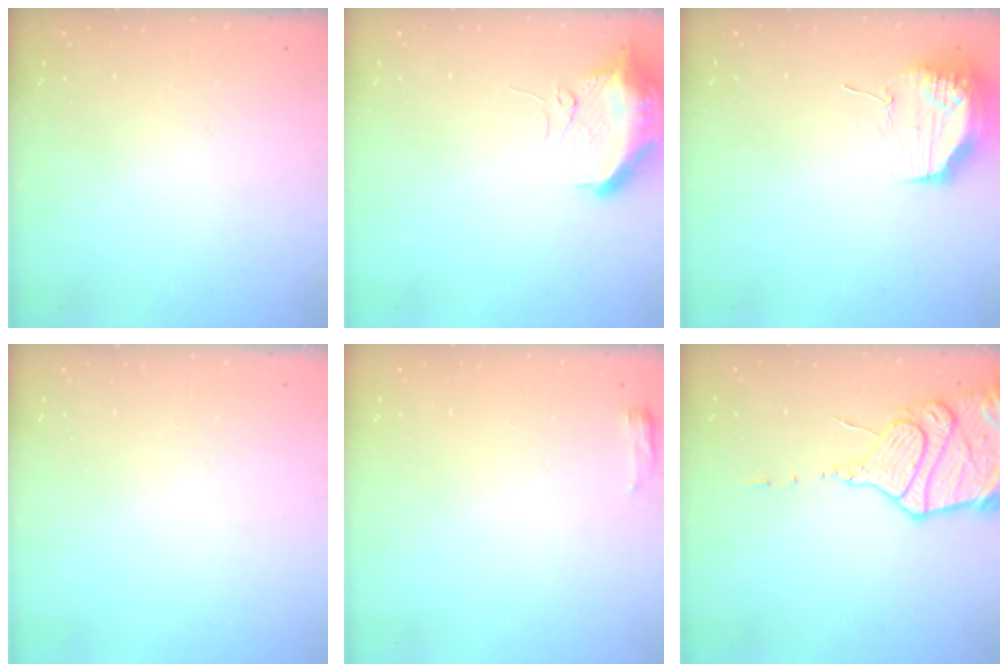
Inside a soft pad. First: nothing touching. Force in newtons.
{"total": 11.0, "press": 10.9, "slide": 1.3}
{"total": 12.3, "press": 12.3, "slide": 1.1}
{"total": 0.0}
{"total": 3.3, "press": 3.2, "slide": 1.0}
{"total": 17.0, "press": 16.9, "slide": 1.6}